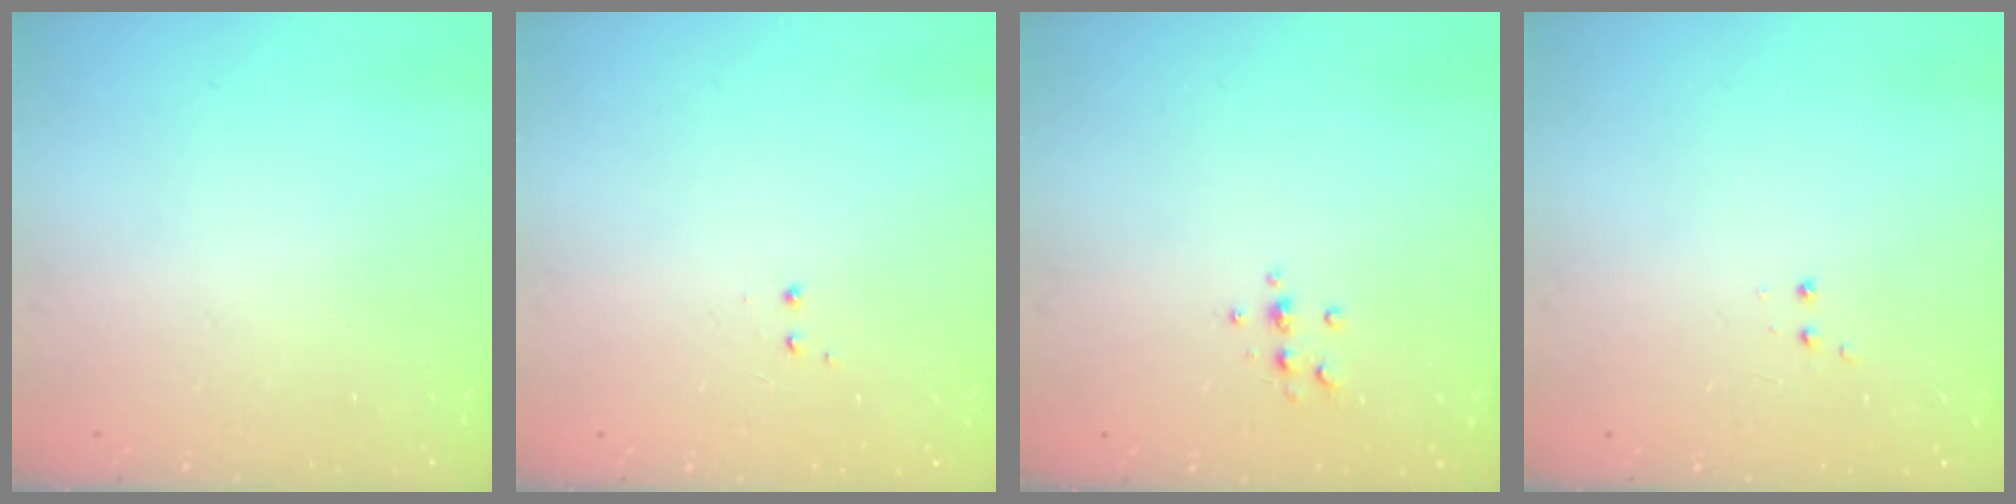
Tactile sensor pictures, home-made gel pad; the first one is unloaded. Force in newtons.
{"total": 1.2, "press": 1.0, "slide": 0.6}
{"total": 5.4, "press": 5.2, "slide": 1.4}
{"total": 2.8, "press": 2.8, "slide": 0.6}